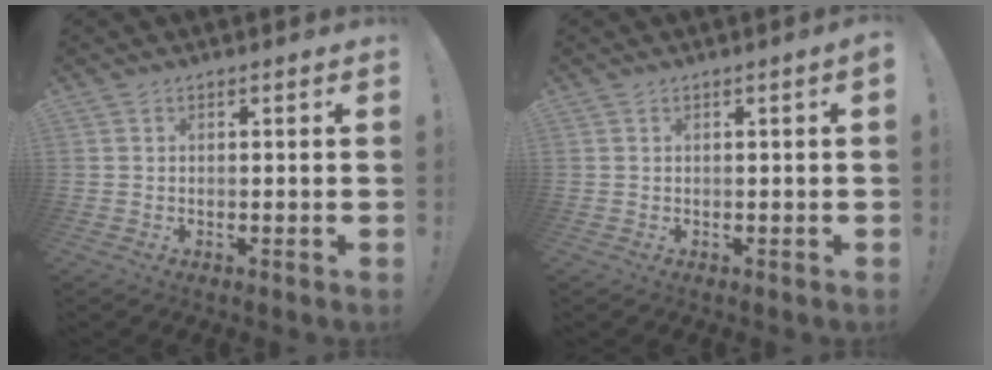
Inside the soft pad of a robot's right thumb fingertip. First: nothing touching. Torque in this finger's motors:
{"motor_torque": [-0.08, 0.19, 0.22, 0.05, -0.02]}